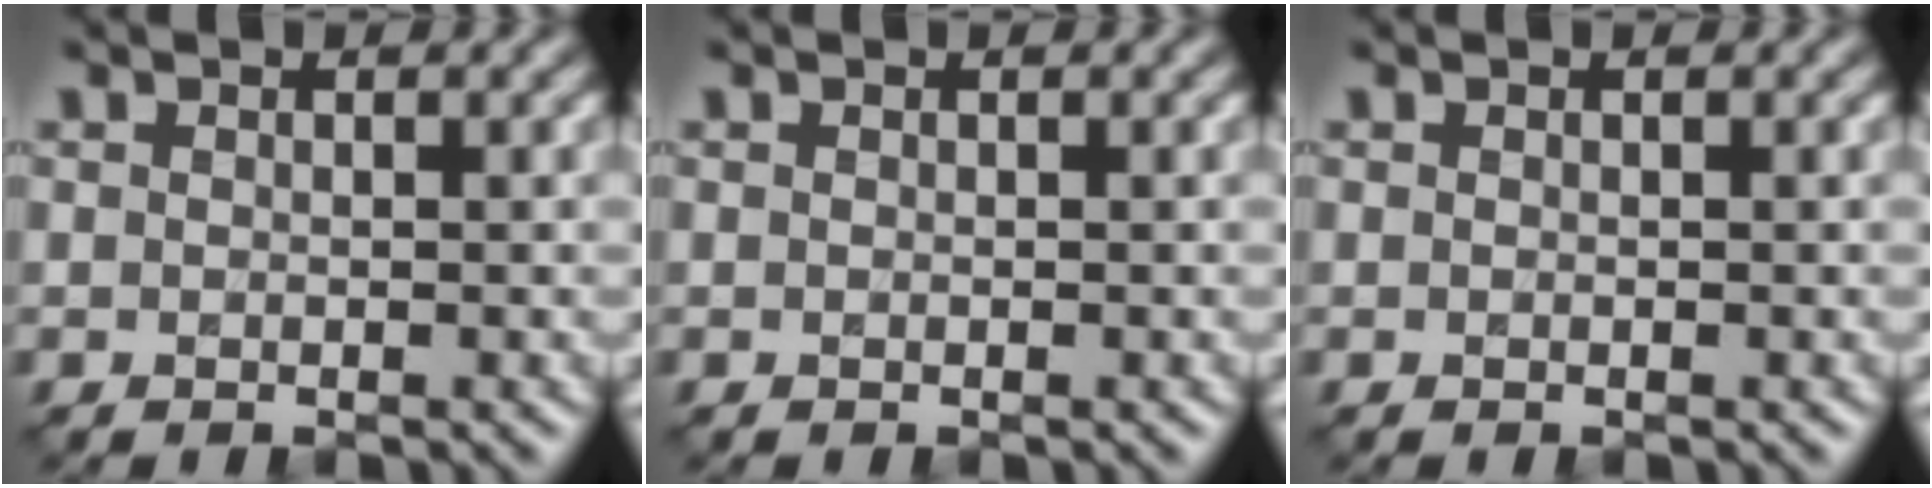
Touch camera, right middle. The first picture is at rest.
{"total": 0.0}
{"total": 0.0}